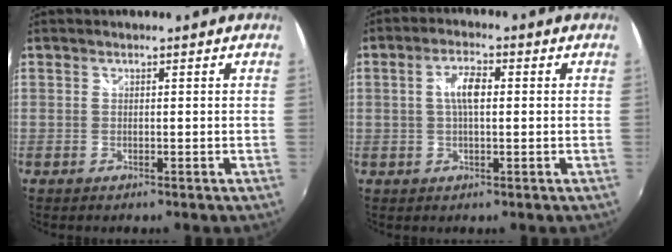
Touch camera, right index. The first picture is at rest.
{"total": 4.5, "force": [0.4, 1.7, 4.2], "torque": [-0.080, 0.010, 0.006]}